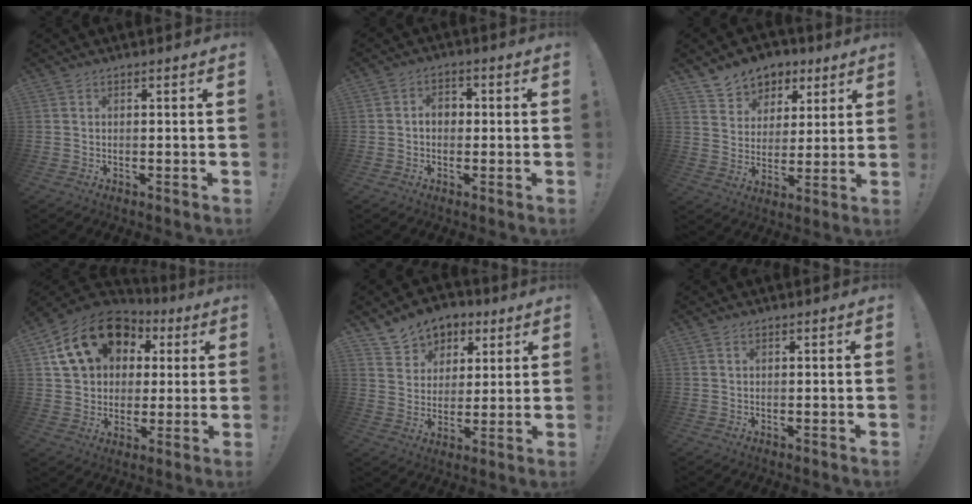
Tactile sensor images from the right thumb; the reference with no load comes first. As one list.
[{"total": 4.1, "force": [-0.2, 2.9, 3.0], "torque": [-0.045, 0.004, -0.007]}, {"total": 8.4, "force": [5.2, 6.5, 1.2], "torque": [-0.010, -0.043, 0.102]}, {"total": 18.9, "force": [7.9, 14.1, 9.9], "torque": [-0.155, -0.023, 0.159]}, {"total": 9.5, "force": [5.4, 7.5, 2.2], "torque": [-0.027, -0.039, 0.107]}, {"total": 0.7, "force": [0.4, 0.3, 0.5], "torque": [-0.005, -0.001, 0.006]}]